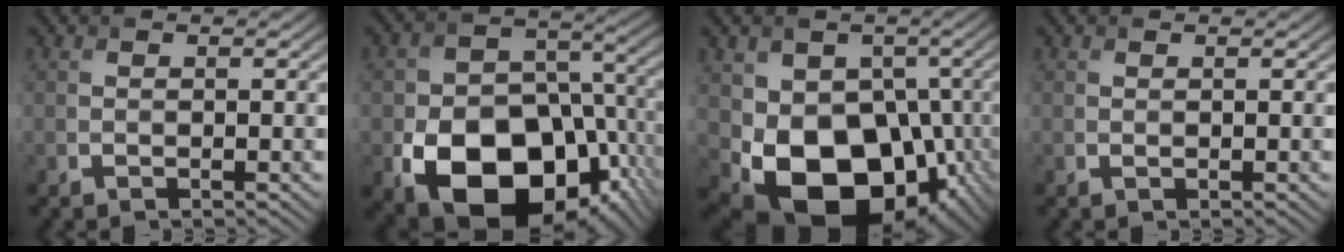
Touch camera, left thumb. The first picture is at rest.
{"total": 17.8, "force": [-6.9, 12.3, 10.9], "torque": [-0.181, -0.052, -0.099]}
{"total": 17.1, "force": [-4.7, 12.6, 10.4], "torque": [-0.169, -0.038, -0.071]}
{"total": 0.0}